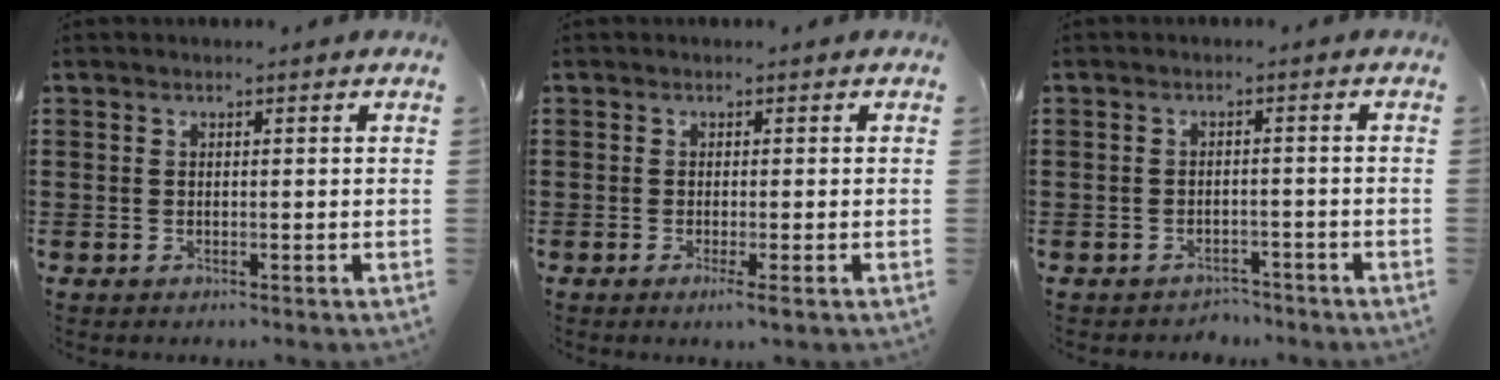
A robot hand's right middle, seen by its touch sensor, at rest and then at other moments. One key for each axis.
{"total": 1.4, "fx": -0.6, "fy": -0.1, "fz": 1.3, "tx": -0.021, "ty": -0.005, "tz": -0.010}
{"total": 2.0, "fx": -1.9, "fy": 0.4, "fz": -0.2, "tx": -0.004, "ty": 0.001, "tz": -0.045}